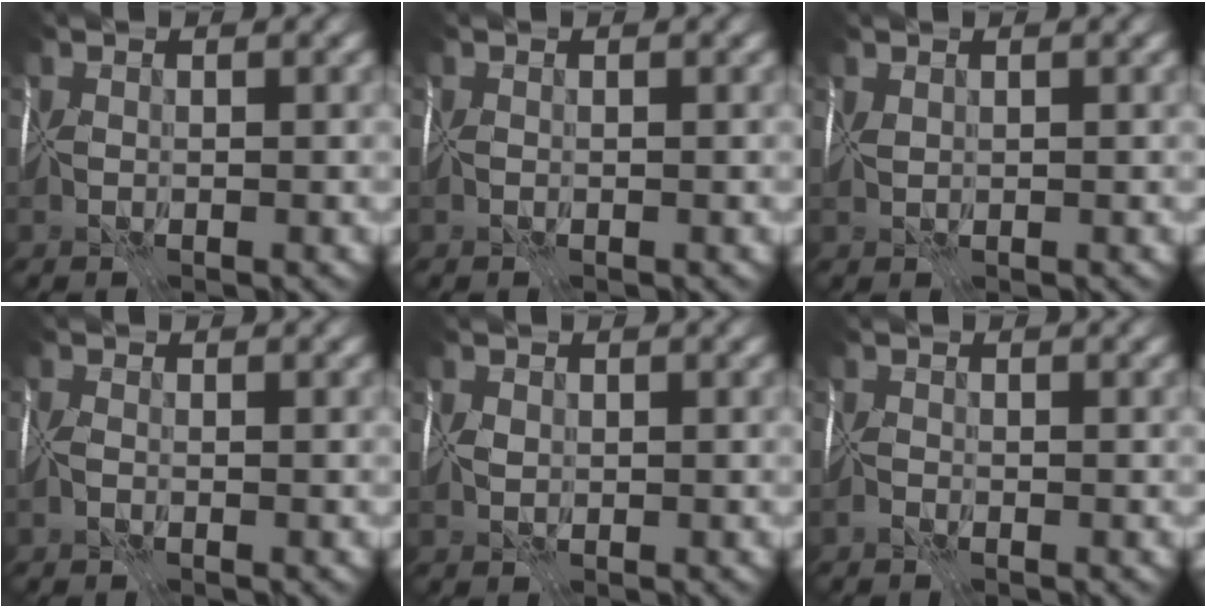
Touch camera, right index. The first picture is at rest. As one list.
[{"total": 1.2, "force": [0.0, -1.0, -0.7], "torque": [0.017, 0.000, 0.004]}, {"total": 0.9, "force": [0.7, -0.5, -0.1], "torque": [0.002, 0.003, 0.020]}, {"total": 0.8, "force": [-0.8, 0.1, 0.2], "torque": [-0.005, -0.004, -0.017]}, {"total": 0.6, "force": [0.2, 0.5, 0.4], "torque": [0.004, 0.005, 0.002]}, {"total": 1.5, "force": [-1.1, -0.7, -0.7], "torque": [0.022, -0.003, -0.024]}]